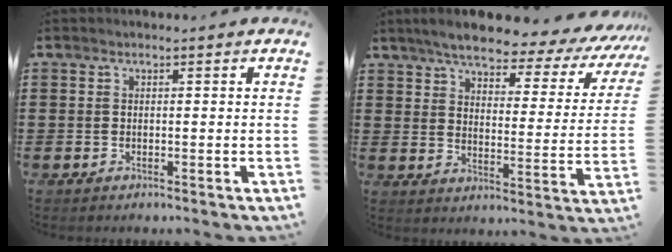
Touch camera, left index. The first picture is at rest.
{"total": 6.1, "force": [5.3, 1.0, 2.9], "torque": [-0.073, -0.036, 0.084]}